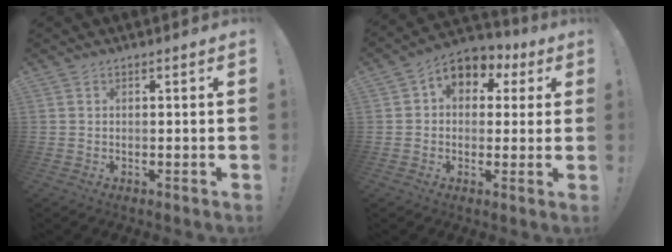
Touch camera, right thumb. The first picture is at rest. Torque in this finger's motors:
{"motor_torque": [0.78, 2.16, 0.73, -0.36, 0.00]}